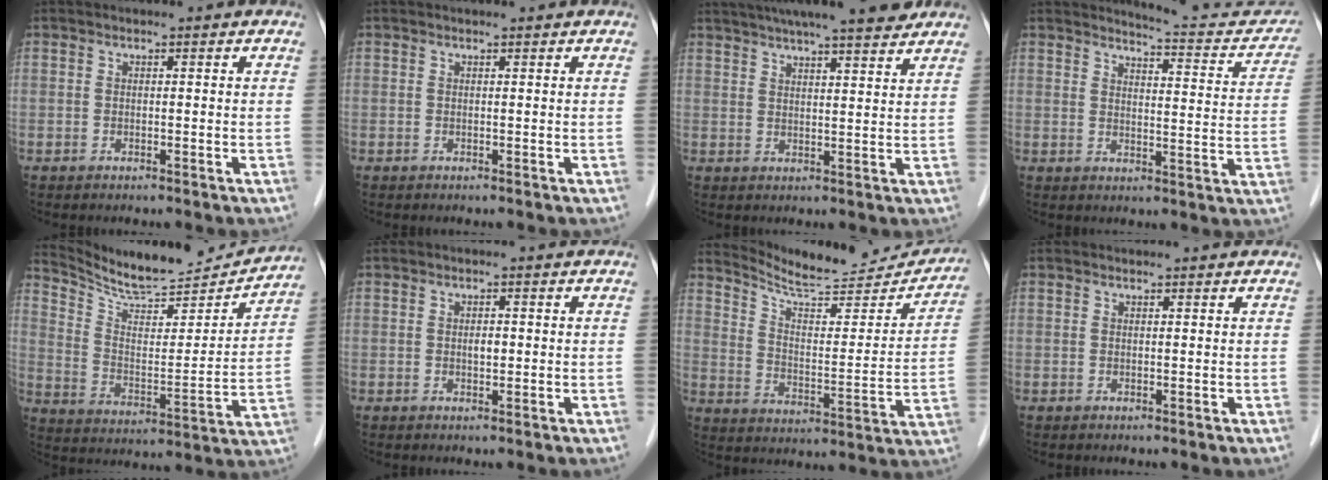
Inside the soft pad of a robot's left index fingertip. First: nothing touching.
{"total": 0.0}
{"total": 14.9, "force": [12.7, 1.1, 7.7], "torque": [-0.128, 0.019, 0.174]}
{"total": 10.9, "force": [10.6, 1.5, 2.0], "torque": [-0.010, -0.035, 0.113]}
{"total": 16.9, "force": [16.3, 1.7, 4.1], "torque": [-0.077, -0.043, 0.250]}
{"total": 1.1, "force": [-0.3, 0.5, 0.9], "torque": [-0.017, -0.004, -0.004]}
{"total": 18.1, "force": [17.4, 2.2, 4.4], "torque": [-0.068, -0.048, 0.242]}
{"total": 0.9, "force": [0.9, 0.0, 0.2], "torque": [-0.008, 0.002, 0.010]}